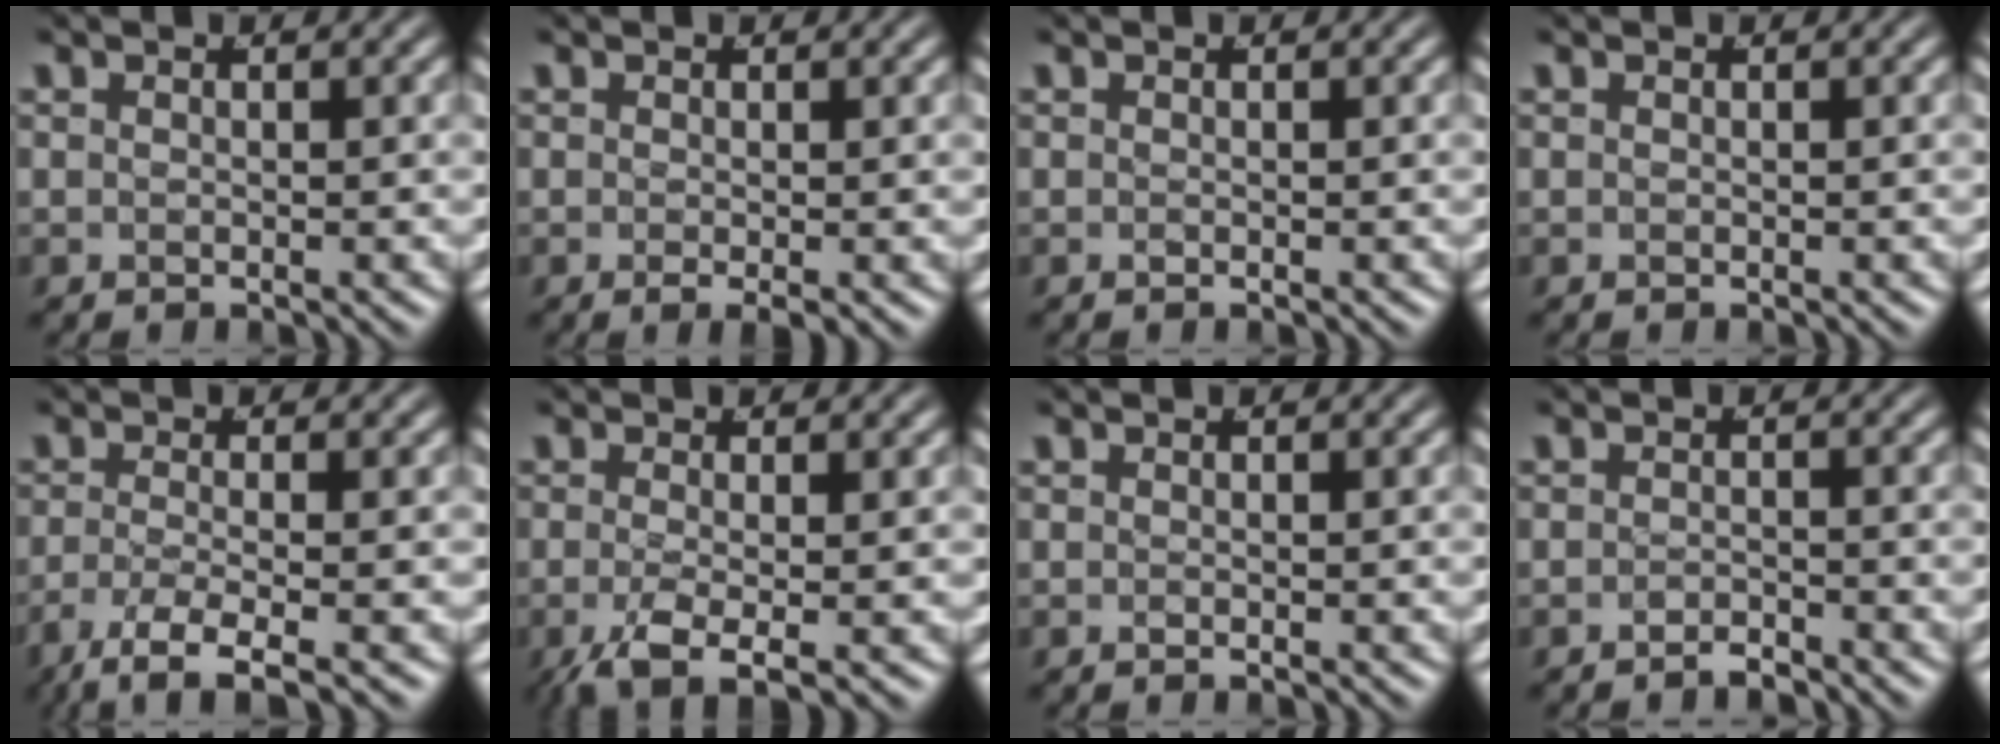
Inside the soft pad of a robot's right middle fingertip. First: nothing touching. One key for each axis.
{"total": 1.2, "fx": -0.7, "fy": 0.0, "fz": 1.0, "tx": -0.011, "ty": -0.007, "tz": -0.006}
{"total": 0.0}
{"total": 0.0}
{"total": 6.1, "fx": -4.5, "fy": 1.6, "fz": 3.8, "tx": -0.077, "ty": -0.036, "tz": -0.053}
{"total": 4.6, "fx": -2.7, "fy": 1.4, "fz": 3.5, "tx": -0.083, "ty": -0.039, "tz": -0.025}
{"total": 0.0}
{"total": 1.7, "fx": -1.7, "fy": -0.1, "fz": 0.2, "tx": -0.001, "ty": -0.003, "tz": -0.028}